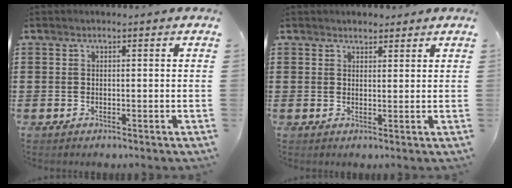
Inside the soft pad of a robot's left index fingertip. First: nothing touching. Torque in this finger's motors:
{"motor_torque": [0.45, -0.56, 0.06, 0.01]}